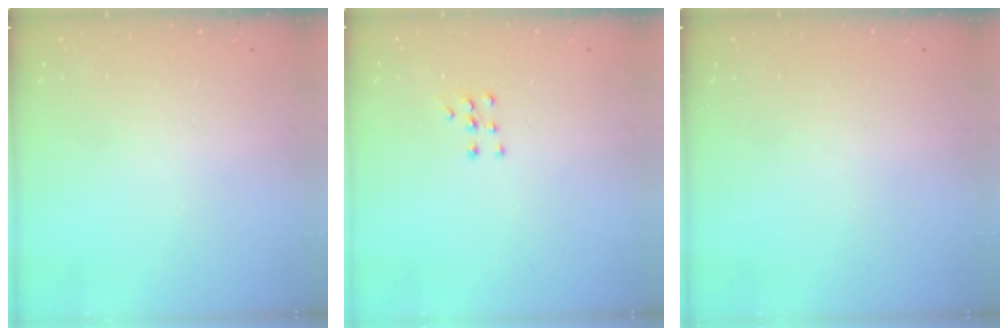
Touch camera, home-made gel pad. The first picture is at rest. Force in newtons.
{"total": 5.5, "press": 5.5, "slide": 0.9}
{"total": 0.0}